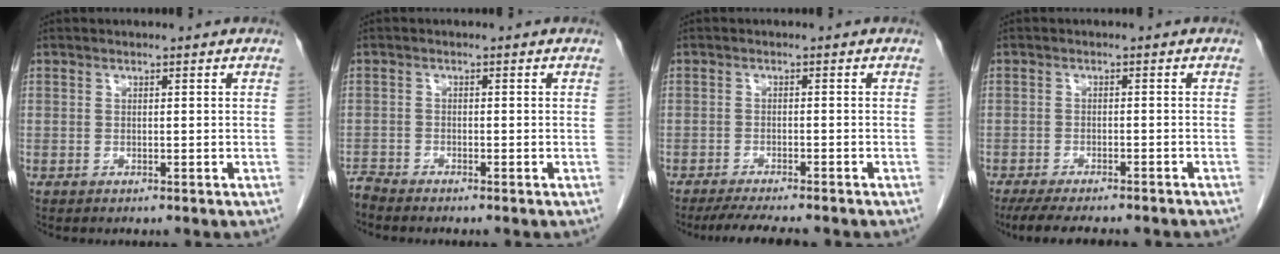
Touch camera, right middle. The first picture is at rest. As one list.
[{"total": 1.6, "force": [-1.6, -0.3, -0.1], "torque": [0.004, -0.007, -0.032]}, {"total": 7.1, "force": [-6.2, 0.7, 3.5], "torque": [-0.052, -0.017, -0.095]}, {"total": 12.4, "force": [-10.7, 2.3, 6.0], "torque": [-0.083, -0.017, -0.141]}]